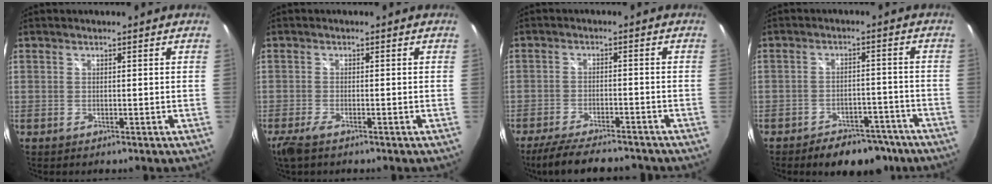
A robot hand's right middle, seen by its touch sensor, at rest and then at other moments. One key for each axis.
{"total": 3.6, "fx": -2.5, "fy": 1.0, "fz": 2.3, "tx": -0.057, "ty": -0.012, "tz": -0.049}
{"total": 12.0, "fx": -10.3, "fy": 2.7, "fz": 5.5, "tx": -0.122, "ty": -0.024, "tz": -0.163}
{"total": 11.2, "fx": -8.6, "fy": 5.6, "fz": 4.2, "tx": -0.082, "ty": 0.011, "tz": -0.103}